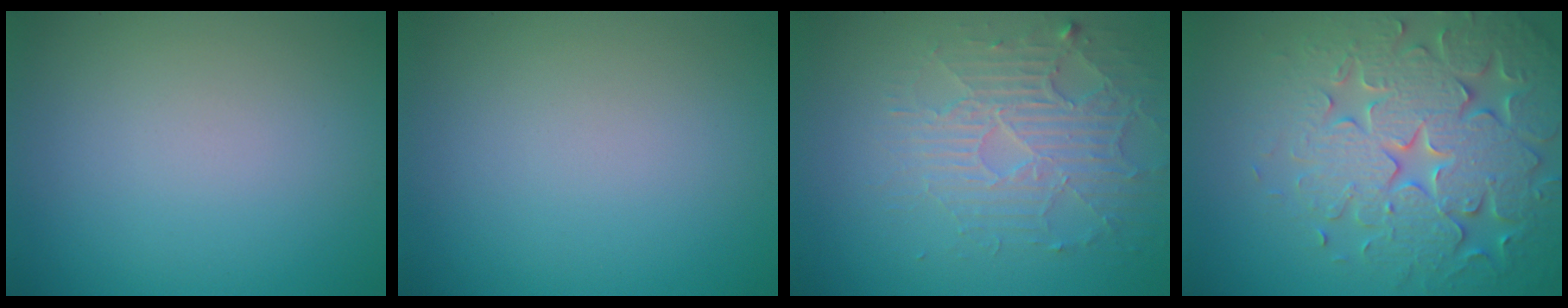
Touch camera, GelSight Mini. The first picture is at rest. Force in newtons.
{"total": 0.0}
{"total": 3.9, "press": 3.4, "slide": 1.9}
{"total": 7.8, "press": 7.6, "slide": 1.6}